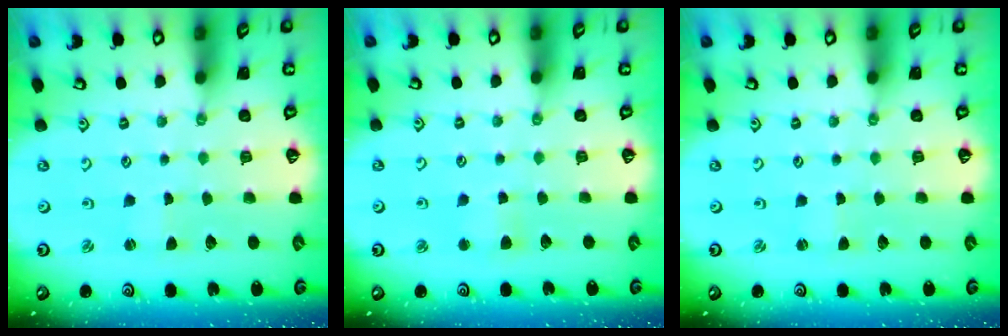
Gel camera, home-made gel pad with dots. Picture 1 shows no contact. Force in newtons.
{"total": 2.4, "press": 2.4, "slide": 0.5}
{"total": 0.0}